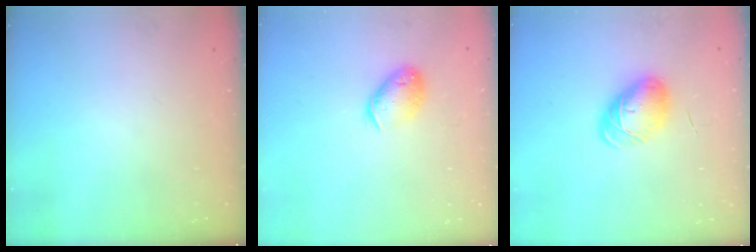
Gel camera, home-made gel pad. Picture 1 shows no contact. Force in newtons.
{"total": 11.2, "press": 11.1, "slide": 1.6}
{"total": 8.4, "press": 8.4, "slide": 0.5}